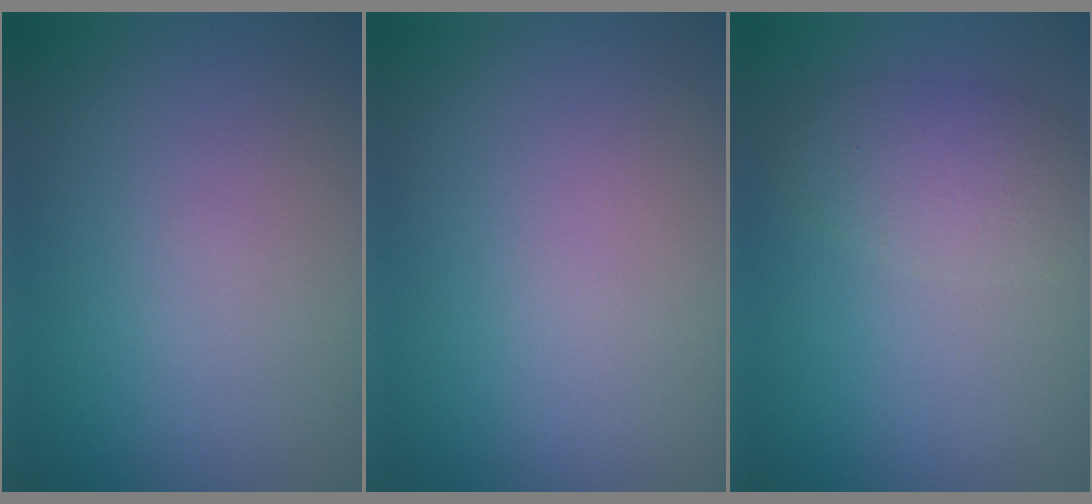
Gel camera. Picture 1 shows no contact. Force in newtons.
{"total": 0.0}
{"total": 3.5, "press": 3.5, "slide": 0.2}